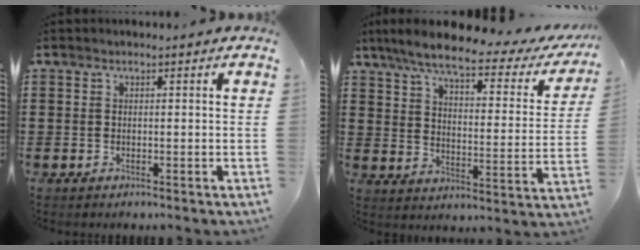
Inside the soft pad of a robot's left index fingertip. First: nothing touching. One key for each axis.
{"total": 7.6, "fx": 5.9, "fy": 0.8, "fz": 4.7, "tx": -0.116, "ty": -0.029, "tz": 0.099}